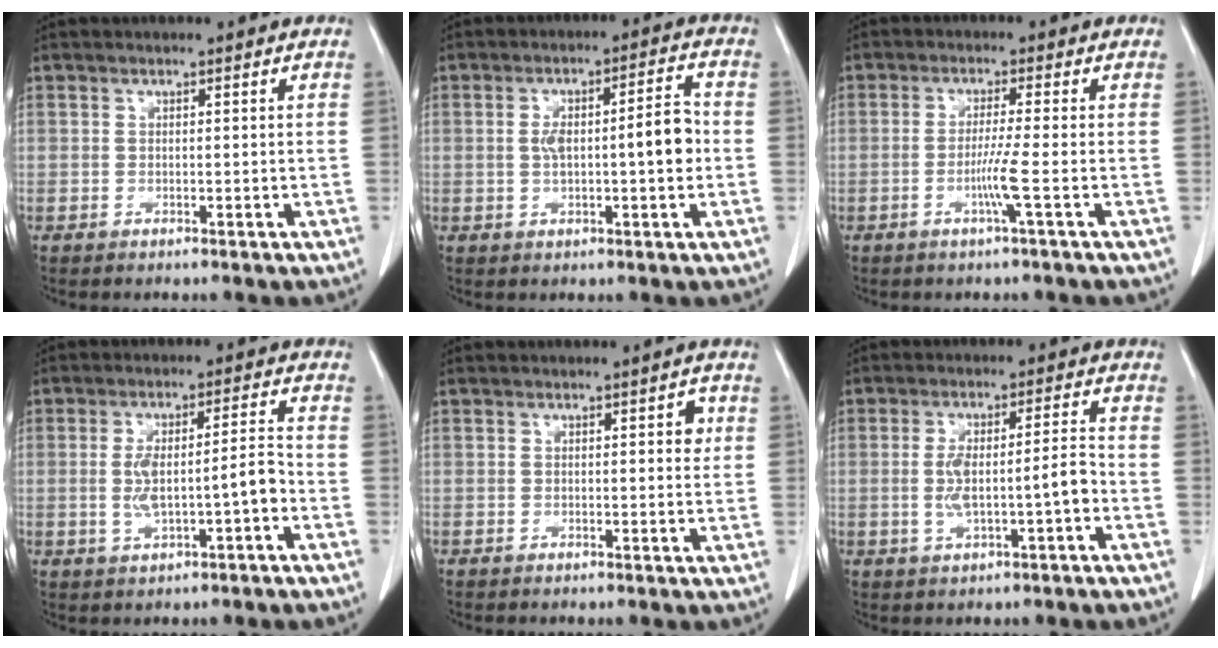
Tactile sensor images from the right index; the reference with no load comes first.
{"total": 8.3, "force": [-0.3, 1.8, 8.1], "torque": [-0.133, 0.023, -0.002]}
{"total": 4.0, "force": [-1.3, -1.1, 3.6], "torque": [-0.071, -0.008, -0.028]}
{"total": 7.7, "force": [-1.6, 1.5, 7.4], "torque": [-0.133, 0.019, -0.022]}
{"total": 1.9, "force": [0.5, 0.8, 1.7], "torque": [-0.016, 0.003, 0.005]}
{"total": 7.2, "force": [-1.5, 1.2, 6.9], "torque": [-0.130, 0.016, -0.021]}